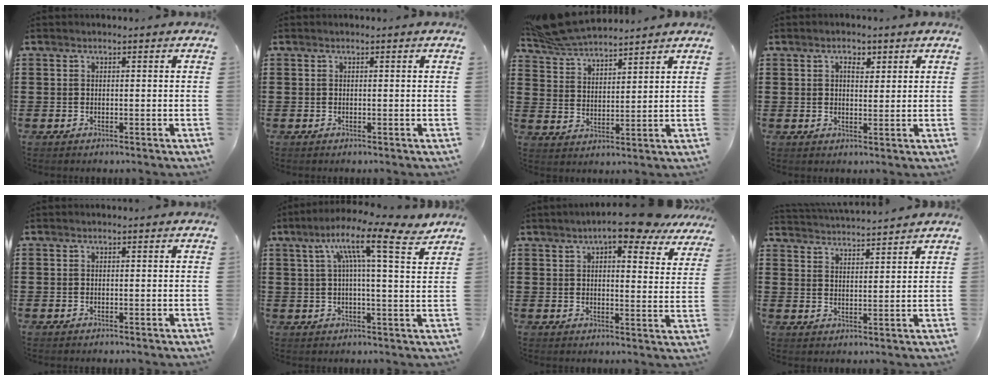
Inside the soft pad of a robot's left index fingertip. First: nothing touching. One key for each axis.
{"total": 0.0}
{"total": 7.5, "fx": 7.1, "fy": 1.6, "fz": 1.9, "tx": -0.066, "ty": -0.018, "tz": 0.133}
{"total": 2.6, "fx": 1.4, "fy": 1.6, "fz": 1.6, "tx": -0.020, "ty": 0.002, "tz": 0.021}
{"total": 0.0}
{"total": 11.4, "fx": 6.7, "fy": 1.8, "fz": 9.0, "tx": -0.170, "ty": -0.021, "tz": 0.105}
{"total": 8.8, "fx": 7.2, "fy": 1.5, "fz": 4.9, "tx": -0.082, "ty": -0.025, "tz": 0.124}
{"total": 3.4, "fx": 3.4, "fy": -0.3, "fz": -0.3, "tx": -0.009, "ty": -0.020, "tz": 0.059}